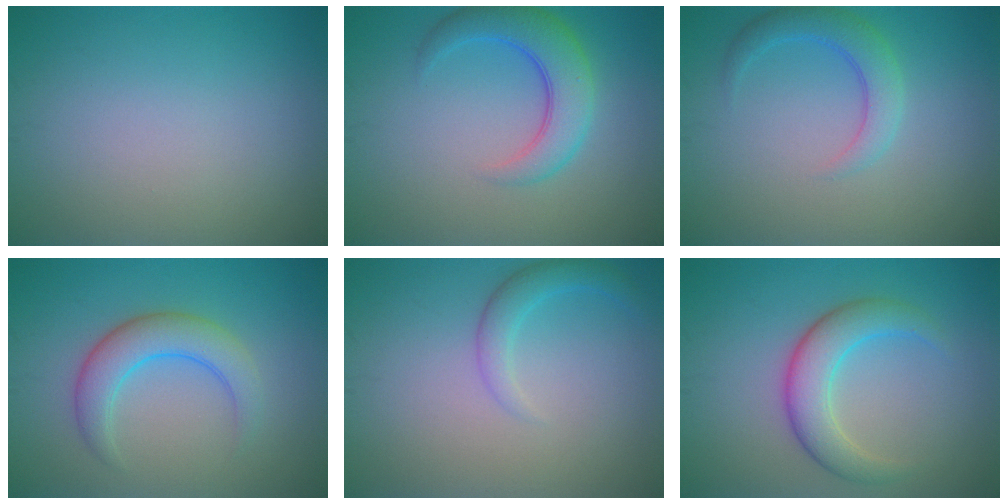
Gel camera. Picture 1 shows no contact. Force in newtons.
{"total": 5.0, "press": 5.0, "slide": 0.3}
{"total": 3.0, "press": 3.0, "slide": 0.2}
{"total": 4.3, "press": 4.3, "slide": 0.2}
{"total": 2.2, "press": 2.2, "slide": 0.1}
{"total": 4.5, "press": 4.5, "slide": 0.2}